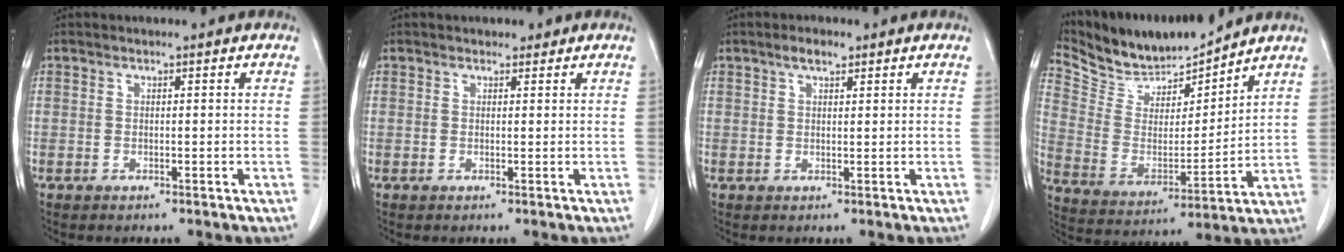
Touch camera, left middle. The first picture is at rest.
{"total": 0.9, "force": [0.7, 0.5, 0.1], "torque": [-0.003, 0.001, 0.007]}
{"total": 2.3, "force": [1.5, 0.9, 1.5], "torque": [-0.032, 0.006, 0.027]}
{"total": 12.9, "force": [12.4, 1.6, 2.9], "torque": [-0.068, -0.008, 0.242]}